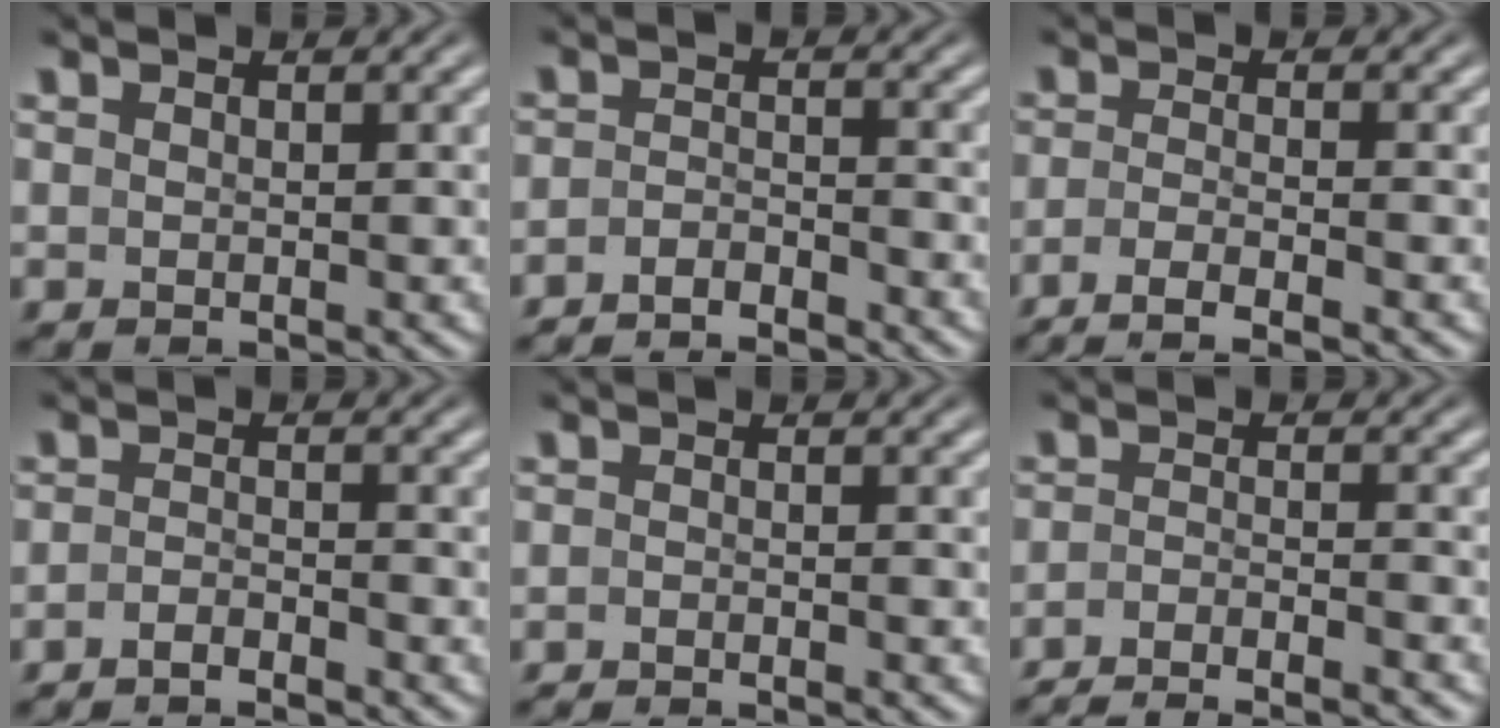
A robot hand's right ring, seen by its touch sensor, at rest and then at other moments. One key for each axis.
{"total": 4.1, "fx": -3.9, "fy": 1.0, "fz": 0.5, "tx": -0.009, "ty": -0.015, "tz": -0.062}
{"total": 5.4, "fx": -4.4, "fy": 1.2, "fz": 2.9, "tx": -0.053, "ty": -0.020, "tz": -0.059}
{"total": 3.1, "fx": -3.1, "fy": 0.4, "fz": 0.6, "tx": -0.013, "ty": -0.009, "tz": -0.049}
{"total": 2.1, "fx": -2.1, "fy": 0.2, "fz": 0.1, "tx": -0.003, "ty": -0.006, "tz": -0.035}
{"total": 7.9, "fx": -7.3, "fy": 1.9, "fz": 2.2, "tx": -0.025, "ty": -0.019, "tz": -0.108}